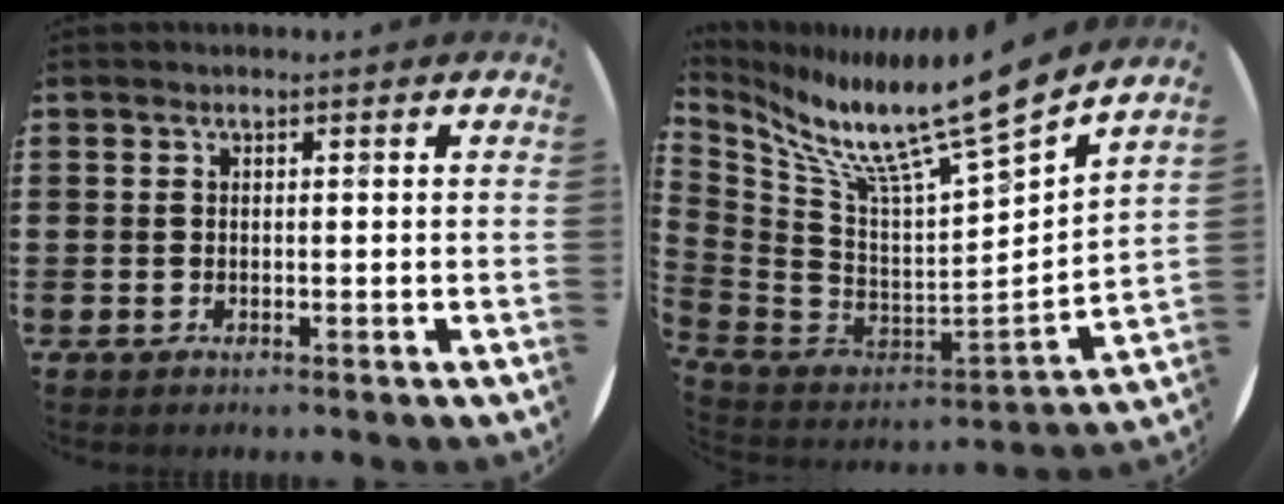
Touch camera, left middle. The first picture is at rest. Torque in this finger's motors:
{"motor_torque": [-0.12, -1.21, 0.16, 0.10]}